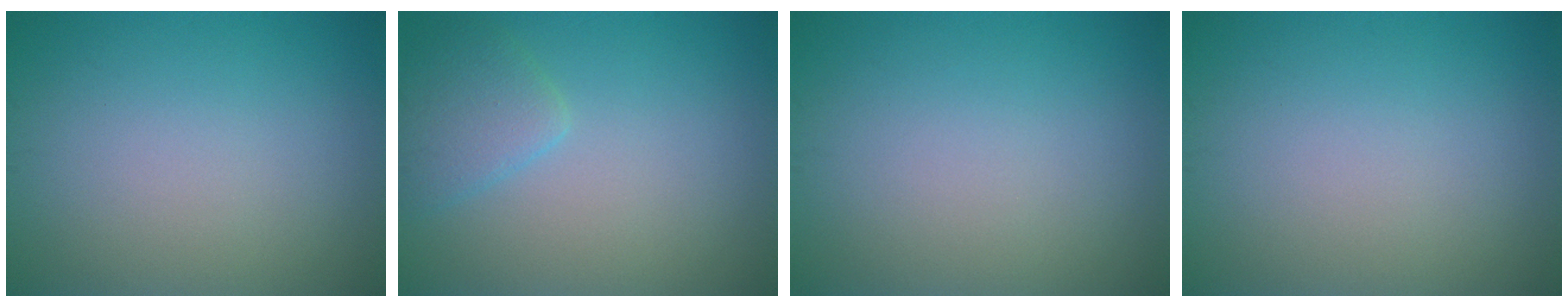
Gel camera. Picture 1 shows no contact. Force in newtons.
{"total": 2.5, "press": 2.5, "slide": 0.2}
{"total": 0.0}
{"total": 0.0}